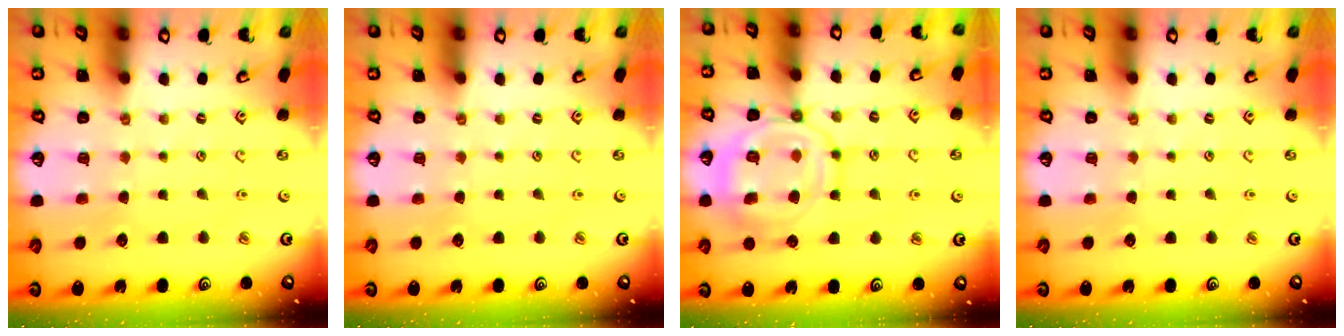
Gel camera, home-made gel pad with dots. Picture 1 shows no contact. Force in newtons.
{"total": 0.0}
{"total": 13.7, "press": 13.7, "slide": 1.3}
{"total": 0.0}